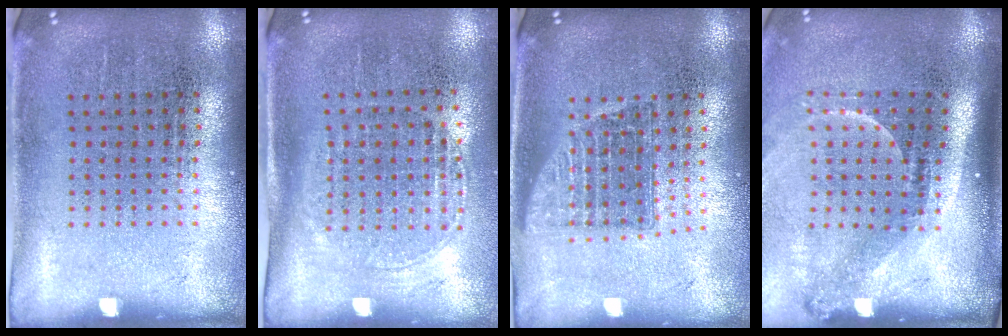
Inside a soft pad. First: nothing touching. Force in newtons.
{"total": 1.4, "press": 1.2, "slide": 0.8}
{"total": 1.4, "press": 1.1, "slide": 0.9}
{"total": 2.2, "press": 1.5, "slide": 1.6}